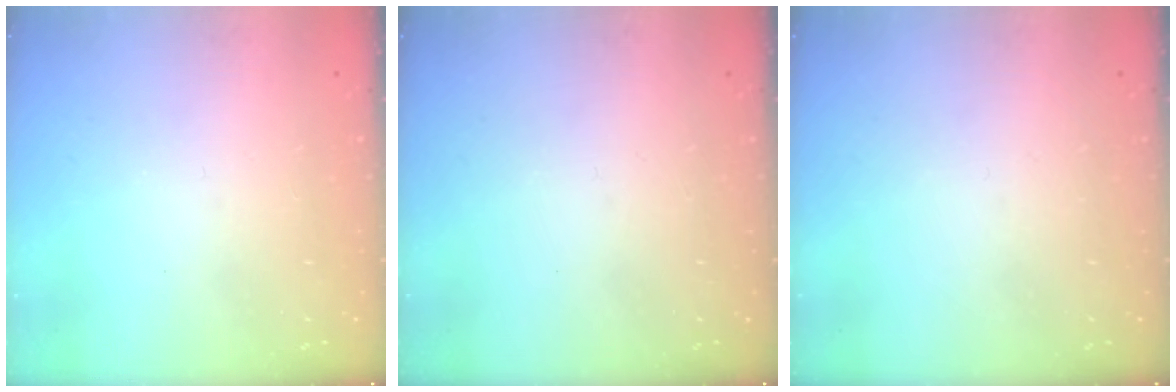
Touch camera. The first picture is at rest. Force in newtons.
{"total": 0.0}
{"total": 0.0}